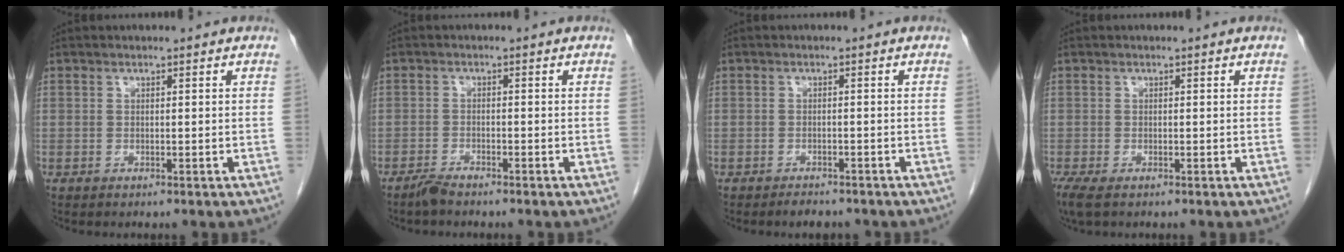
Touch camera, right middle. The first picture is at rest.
{"total": 2.0, "force": [-1.9, 0.2, 0.8], "torque": [-0.022, -0.003, -0.037]}
{"total": 2.5, "force": [-2.3, 0.7, 0.9], "torque": [-0.017, -0.004, -0.028]}
{"total": 3.5, "force": [-2.4, 1.3, 2.3], "torque": [-0.050, -0.014, -0.038]}